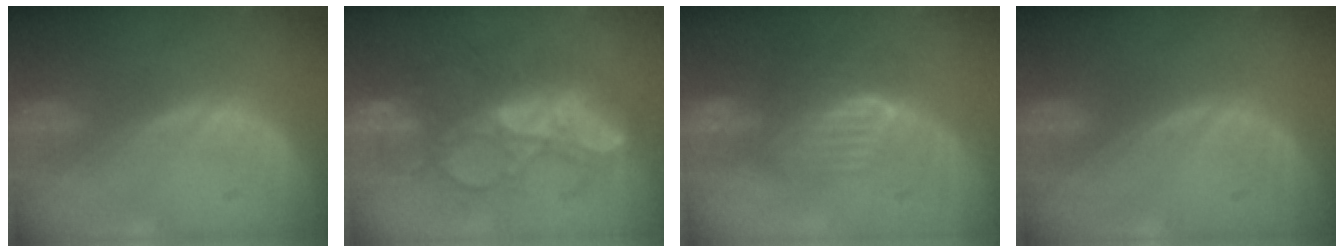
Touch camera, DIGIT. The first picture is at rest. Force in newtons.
{"total": 9.3, "press": 8.9, "slide": 2.6}
{"total": 8.1, "press": 7.1, "slide": 3.7}
{"total": 0.0}